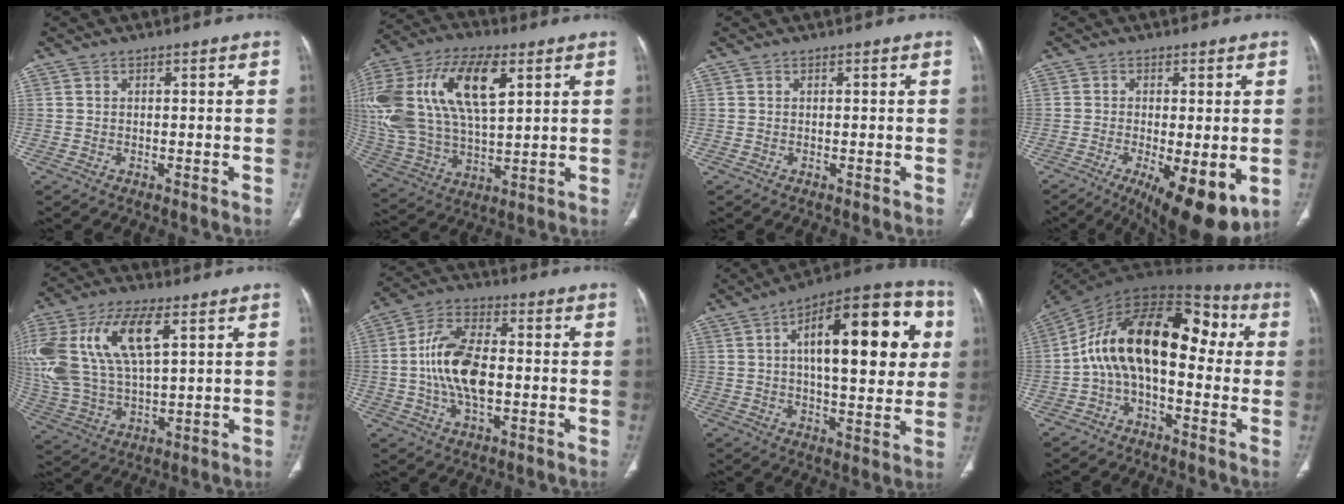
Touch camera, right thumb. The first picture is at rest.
{"total": 27.4, "force": [8.4, 14.1, 22.0], "torque": [-0.489, 0.015, 0.157]}
{"total": 0.0}
{"total": 13.4, "force": [-4.4, 4.6, 11.7], "torque": [-0.161, -0.019, -0.056]}
{"total": 24.2, "force": [8.1, 11.8, 19.4], "torque": [-0.452, 0.007, 0.156]}
{"total": 13.0, "force": [-0.7, 6.7, 11.1], "torque": [-0.217, 0.018, -0.017]}
{"total": 25.4, "force": [6.1, 10.2, 22.5], "torque": [-0.289, 0.019, 0.078]}
{"total": 19.9, "force": [0.5, 11.0, 16.6], "torque": [-0.246, 0.064, -0.007]}